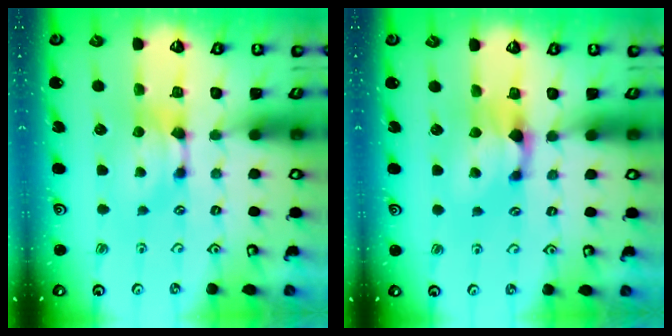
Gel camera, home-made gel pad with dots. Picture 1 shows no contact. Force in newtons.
{"total": 1.2, "press": 0.1, "slide": 1.2}